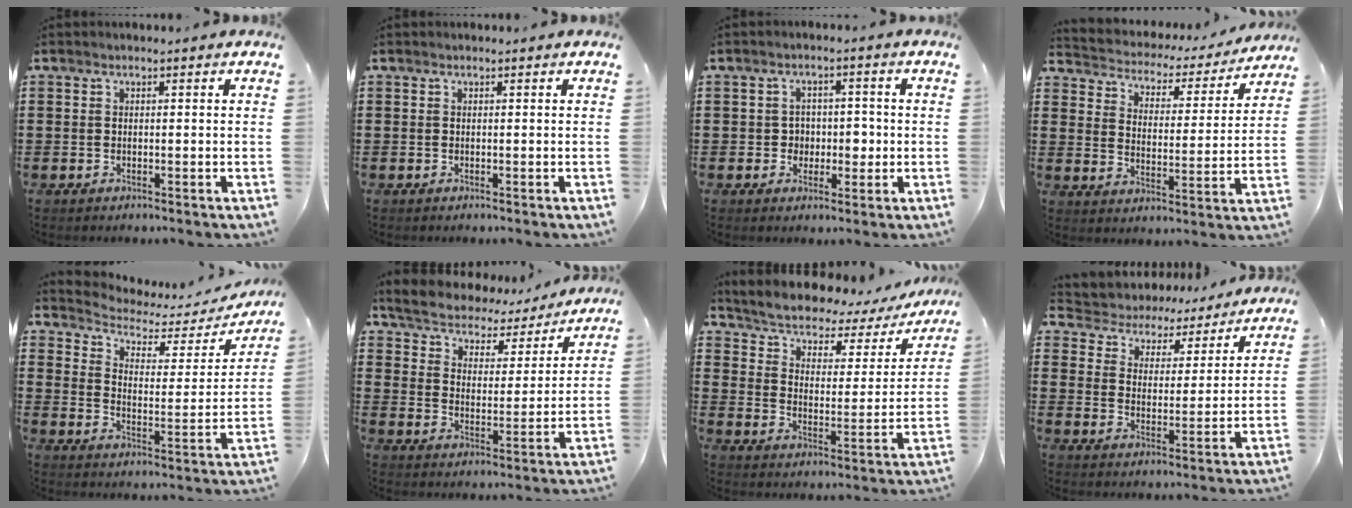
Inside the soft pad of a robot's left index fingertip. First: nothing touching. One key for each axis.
{"total": 0.0}
{"total": 3.6, "fx": -0.3, "fy": 3.1, "fz": 1.8, "tx": -0.030, "ty": 0.000, "tz": -0.015}
{"total": 2.9, "fx": 2.8, "fy": 0.7, "fz": 0.0, "tx": -0.023, "ty": -0.026, "tz": 0.038}
{"total": 3.1, "fx": 2.5, "fy": 1.6, "fz": 1.1, "tx": -0.042, "ty": -0.020, "tz": 0.033}
{"total": 4.3, "fx": 4.2, "fy": 0.8, "fz": 0.0, "tx": -0.029, "ty": -0.033, "tz": 0.065}
{"total": 3.5, "fx": 2.9, "fy": 1.3, "fz": 1.4, "tx": -0.047, "ty": -0.029, "tz": 0.040}
{"total": 4.2, "fx": 4.2, "fy": 0.7, "fz": -0.2, "tx": -0.025, "ty": -0.035, "tz": 0.065}